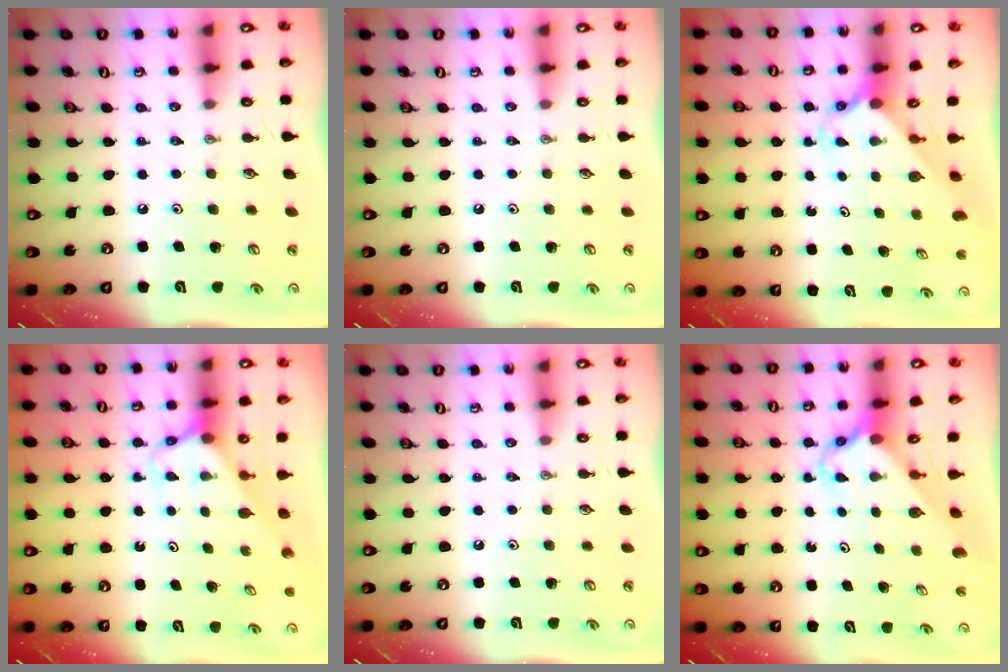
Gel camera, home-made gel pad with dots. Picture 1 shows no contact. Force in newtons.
{"total": 0.0}
{"total": 2.3, "press": 2.3, "slide": 0.2}
{"total": 2.9, "press": 2.9, "slide": 0.2}
{"total": 0.0}
{"total": 2.6, "press": 2.6, "slide": 0.2}